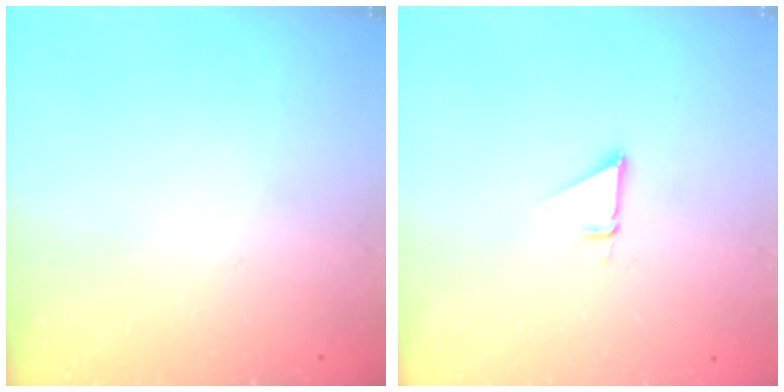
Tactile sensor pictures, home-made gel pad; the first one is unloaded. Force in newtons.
{"total": 2.3, "press": 2.3, "slide": 0.1}